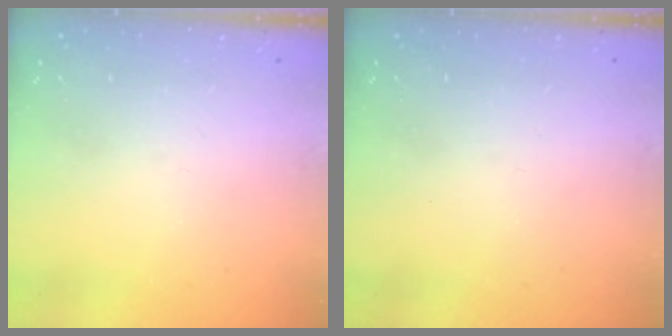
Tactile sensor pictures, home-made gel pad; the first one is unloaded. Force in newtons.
{"total": 0.0}